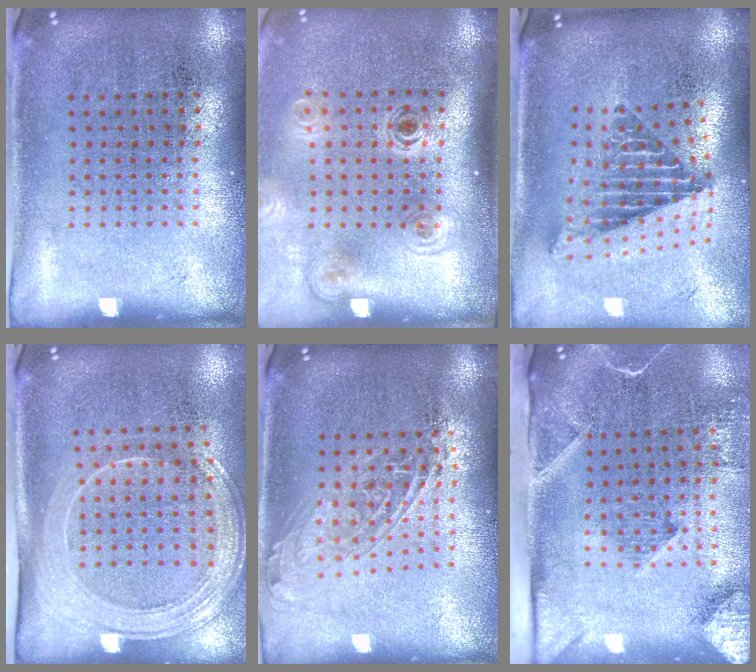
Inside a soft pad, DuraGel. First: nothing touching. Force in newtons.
{"total": 1.9, "press": 1.2, "slide": 1.4}
{"total": 2.5, "press": 1.7, "slide": 1.9}
{"total": 2.1, "press": 1.9, "slide": 1.0}
{"total": 1.6, "press": 1.3, "slide": 0.9}
{"total": 3.0, "press": 2.2, "slide": 2.1}